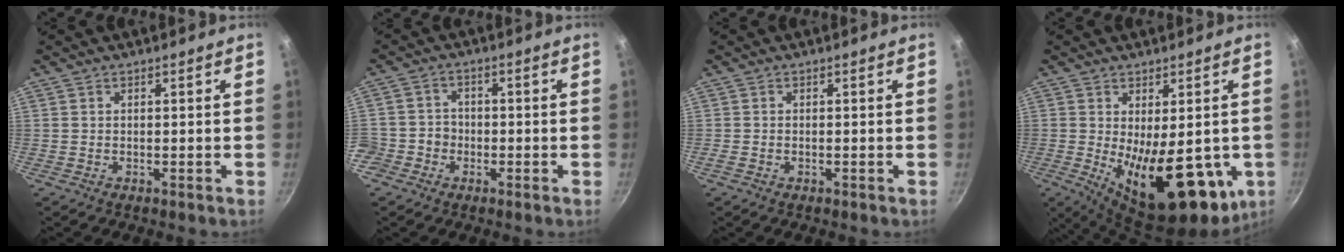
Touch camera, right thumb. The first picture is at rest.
{"total": 5.3, "force": [-2.5, 4.6, 1.0], "torque": [0.011, 0.033, -0.049]}
{"total": 0.6, "force": [-0.3, 0.4, 0.4], "torque": [-0.009, 0.002, -0.009]}
{"total": 19.2, "force": [-3.2, 8.9, 16.7], "torque": [-0.216, -0.034, -0.024]}